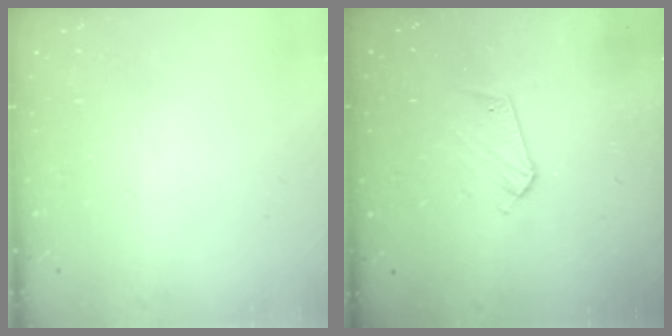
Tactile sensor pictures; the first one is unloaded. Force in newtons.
{"total": 6.2, "press": 6.2, "slide": 0.6}